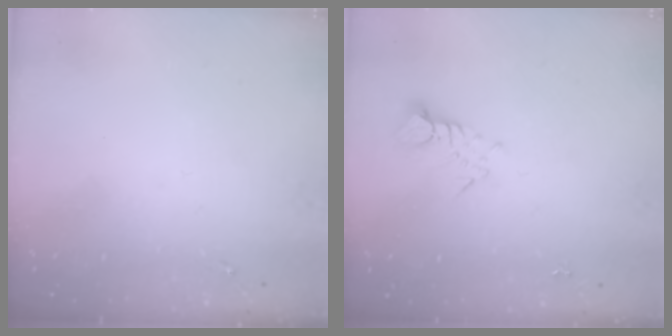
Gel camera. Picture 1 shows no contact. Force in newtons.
{"total": 3.5, "press": 3.5, "slide": 0.3}